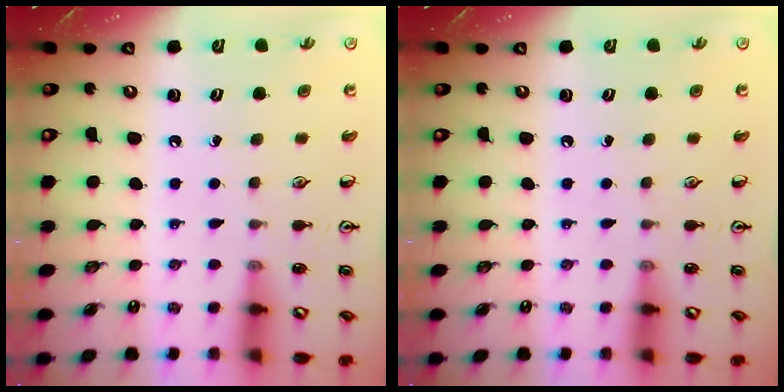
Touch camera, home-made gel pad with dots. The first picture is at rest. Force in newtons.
{"total": 0.0}